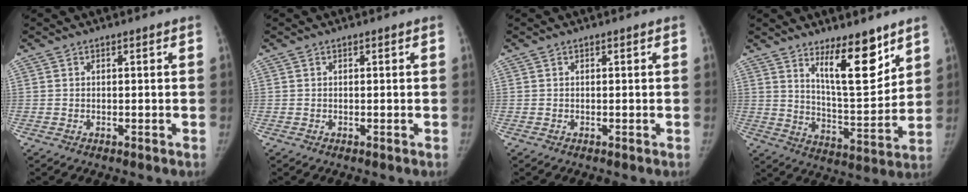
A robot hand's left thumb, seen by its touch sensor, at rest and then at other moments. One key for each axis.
{"total": 0.0}
{"total": 0.0}
{"total": 13.0, "fx": 8.3, "fy": 3.9, "fz": 9.2, "tx": -0.115, "ty": -0.076, "tz": 0.145}